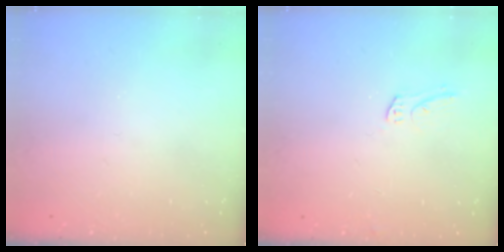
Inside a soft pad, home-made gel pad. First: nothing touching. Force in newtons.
{"total": 5.5, "press": 5.5, "slide": 0.1}